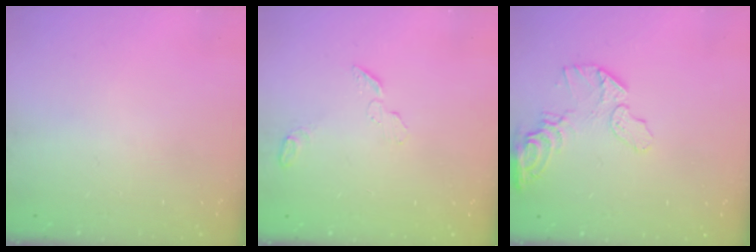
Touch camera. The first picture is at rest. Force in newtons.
{"total": 4.4, "press": 4.4, "slide": 0.5}
{"total": 10.4, "press": 10.3, "slide": 1.6}